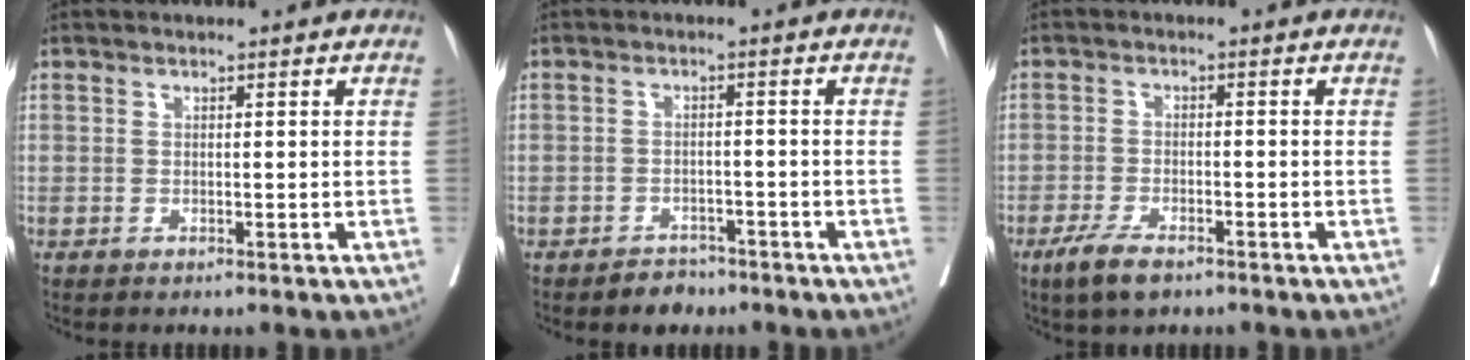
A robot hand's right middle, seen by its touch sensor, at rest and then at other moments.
{"total": 2.9, "force": [-2.4, 1.6, 0.7], "torque": [-0.012, 0.004, -0.032]}
{"total": 5.1, "force": [-3.6, 1.5, 3.3], "torque": [-0.067, -0.007, -0.063]}